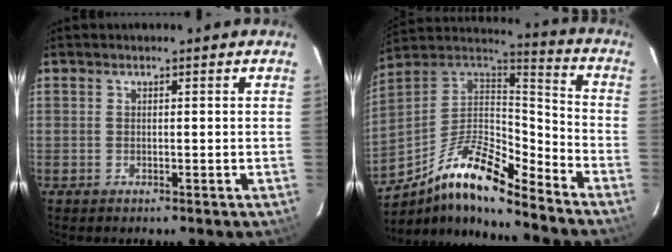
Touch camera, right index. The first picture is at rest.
{"total": 16.3, "force": [-11.0, 3.7, 11.5], "torque": [-0.217, 0.000, -0.212]}